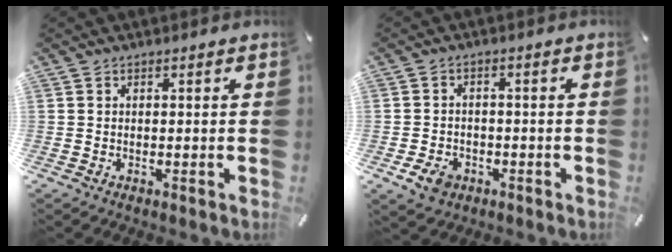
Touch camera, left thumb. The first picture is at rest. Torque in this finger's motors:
{"motor_torque": [0.30, 1.53, 0.03, -0.04, 0.09]}